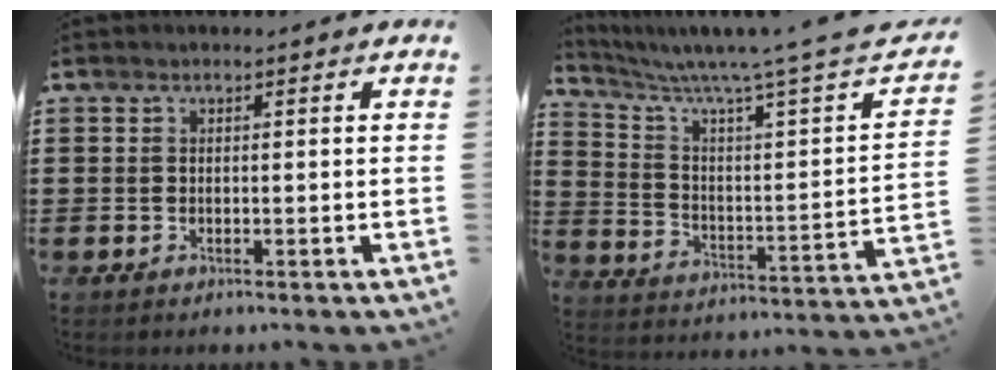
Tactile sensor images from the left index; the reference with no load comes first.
{"total": 6.3, "force": [4.7, -0.1, 4.1], "torque": [-0.098, -0.041, 0.069]}